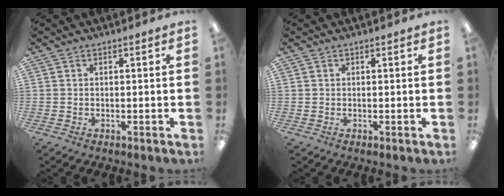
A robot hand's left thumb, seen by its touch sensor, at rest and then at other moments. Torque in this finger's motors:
{"motor_torque": [-0.12, 0.13, -0.23, 0.19, 0.00]}